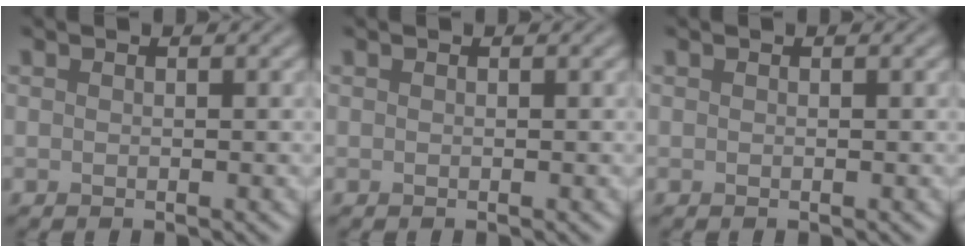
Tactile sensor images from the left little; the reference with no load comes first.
{"total": 0.0}
{"total": 0.0}